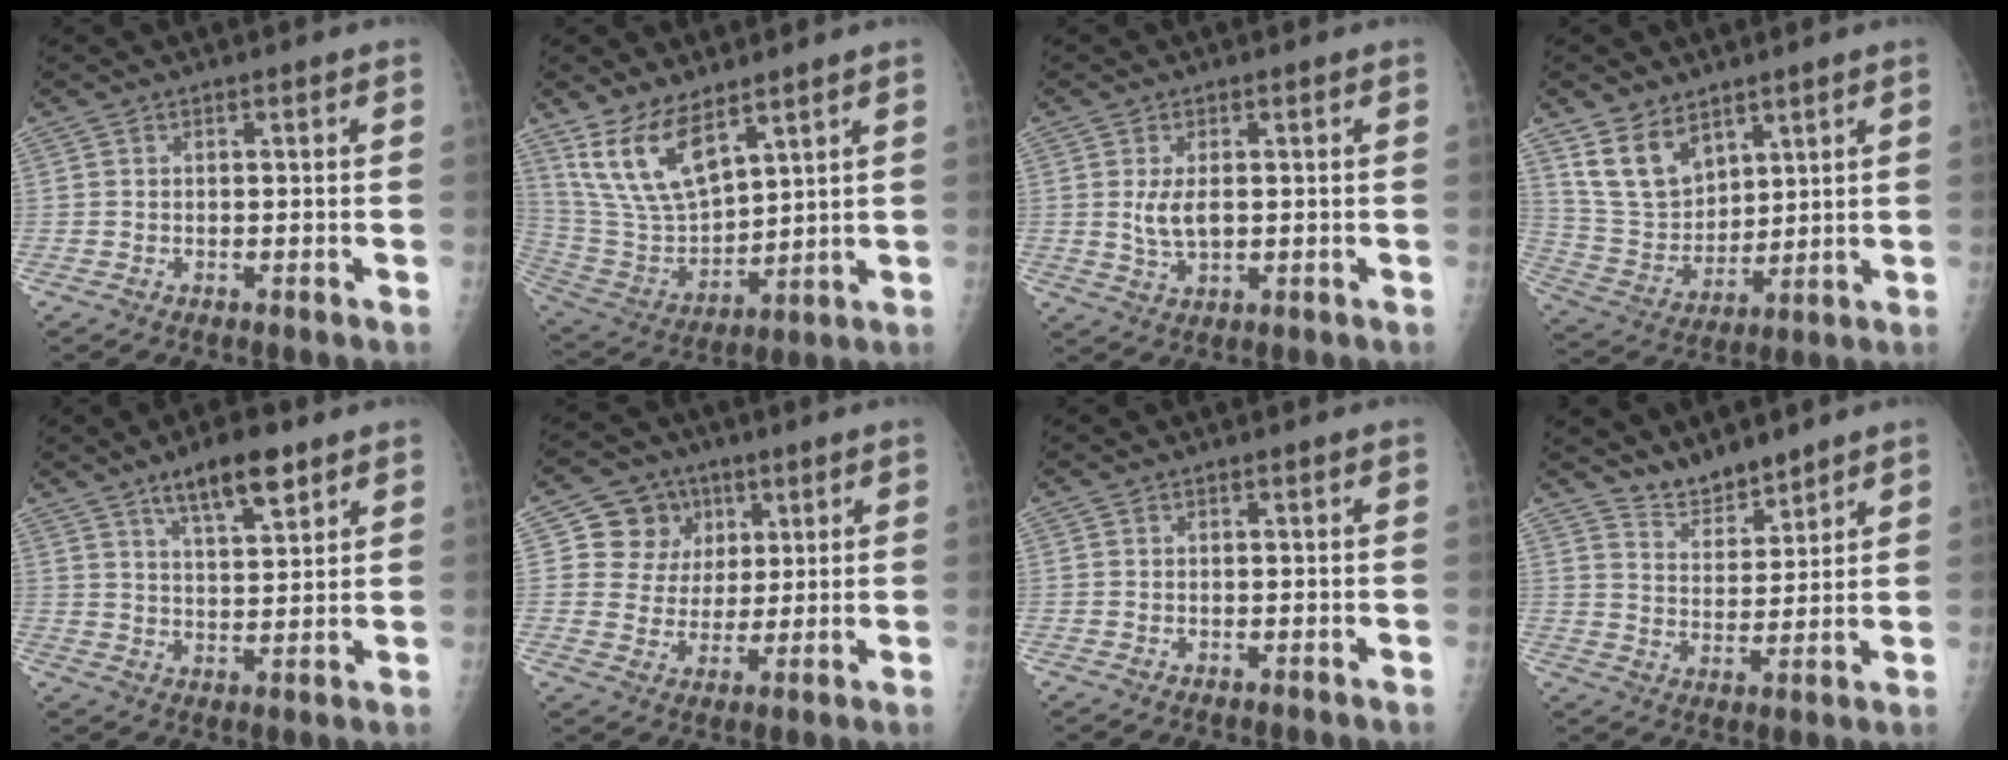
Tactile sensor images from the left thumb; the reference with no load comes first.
{"total": 13.5, "force": [8.7, 5.9, 8.5], "torque": [-0.148, -0.042, 0.194]}
{"total": 4.3, "force": [0.5, 2.3, 3.6], "torque": [-0.072, -0.010, 0.013]}
{"total": 11.4, "force": [7.2, 7.2, 5.2], "torque": [-0.072, -0.040, 0.156]}
{"total": 9.5, "force": [6.2, 3.0, 6.6], "torque": [-0.093, -0.031, 0.105]}
{"total": 9.7, "force": [3.7, 8.8, 1.9], "torque": [0.013, -0.007, 0.061]}
{"total": 0.0}
{"total": 6.5, "force": [6.1, 2.0, 1.3], "torque": [-0.006, -0.046, 0.119]}